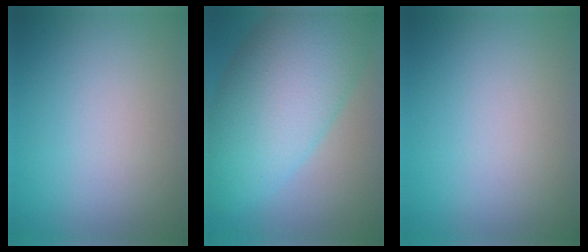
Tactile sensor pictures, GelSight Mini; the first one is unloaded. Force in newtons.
{"total": 11.4, "press": 11.4, "slide": 0.3}
{"total": 0.0}